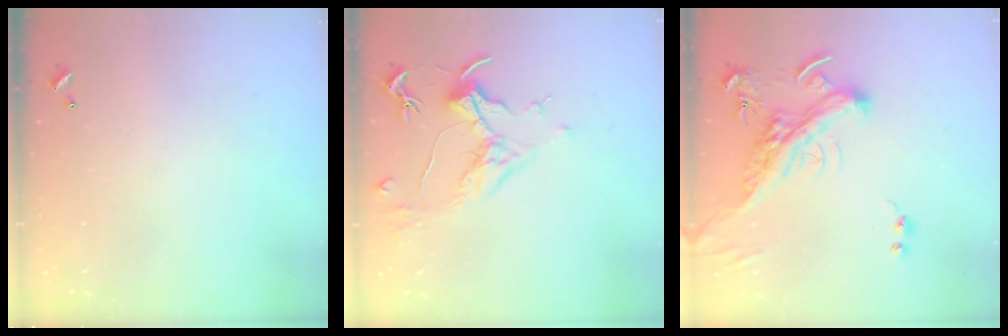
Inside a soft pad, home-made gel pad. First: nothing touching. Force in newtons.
{"total": 1.6, "press": 1.4, "slide": 0.7}
{"total": 4.8, "press": 4.4, "slide": 1.9}